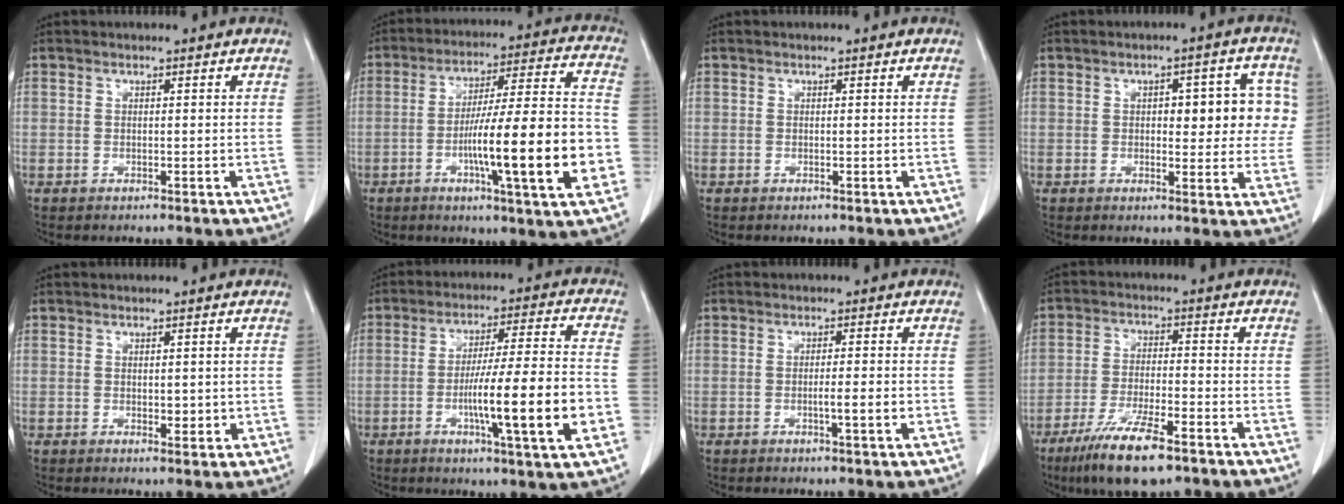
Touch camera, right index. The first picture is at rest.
{"total": 19.4, "force": [-4.9, 1.0, 18.8], "torque": [-0.267, 0.008, -0.071]}
{"total": 0.0}
{"total": 9.2, "force": [1.9, 4.0, 8.1], "torque": [-0.085, 0.024, 0.024]}
{"total": 2.2, "force": [0.0, 1.2, 1.8], "torque": [-0.023, -0.004, 0.005]}
{"total": 15.4, "force": [-3.9, 0.2, 14.9], "torque": [-0.244, -0.006, -0.065]}
{"total": 2.9, "force": [-0.7, -0.1, 2.8], "torque": [-0.047, -0.004, -0.012]}
{"total": 10.9, "force": [-7.2, 1.8, 8.0], "torque": [-0.149, -0.024, -0.124]}